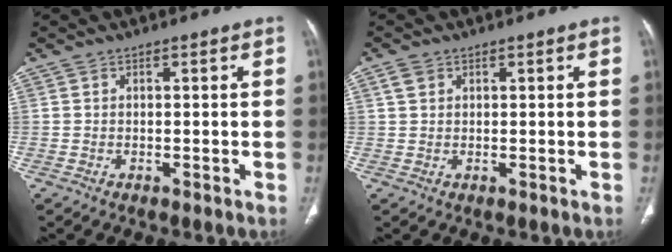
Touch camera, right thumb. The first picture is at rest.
{"total": 2.2, "force": [1.1, 1.6, 1.1], "torque": [-0.021, 0.001, 0.023]}